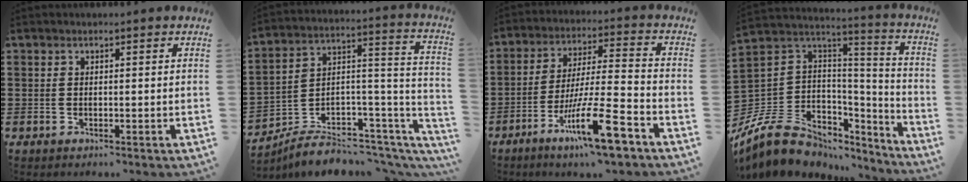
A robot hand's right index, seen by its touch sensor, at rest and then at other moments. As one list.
[{"total": 5.7, "force": [-4.5, 2.9, 1.7], "torque": [-0.026, 0.008, -0.084]}, {"total": 14.3, "force": [-8.2, 2.0, 11.6], "torque": [-0.214, 0.010, -0.145]}, {"total": 10.9, "force": [-6.9, 7.6, 3.8], "torque": [-0.106, 0.015, -0.127]}]